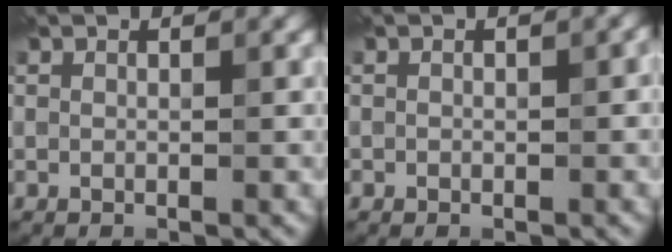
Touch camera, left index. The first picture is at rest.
{"total": 0.7, "force": [-0.2, 0.5, 0.5], "torque": [-0.005, -0.001, -0.001]}